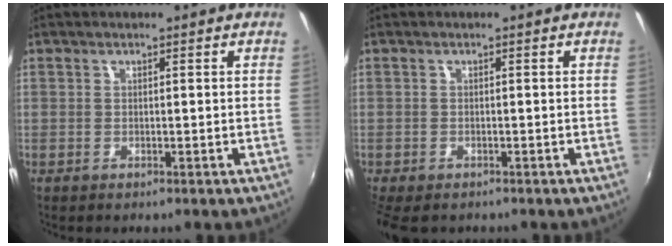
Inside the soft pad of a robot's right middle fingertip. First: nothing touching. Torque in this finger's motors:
{"motor_torque": [0.58, -0.75, 0.17, 0.05]}